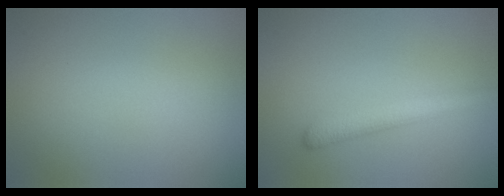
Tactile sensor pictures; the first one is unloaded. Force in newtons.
{"total": 2.8, "press": 2.7, "slide": 0.2}